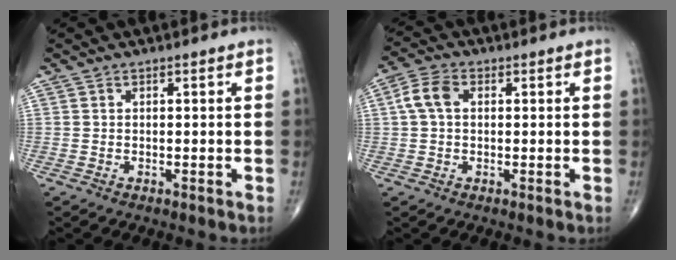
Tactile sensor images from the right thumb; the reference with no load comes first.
{"total": 5.1, "force": [0.8, 3.3, 3.8], "torque": [-0.083, 0.016, 0.012]}